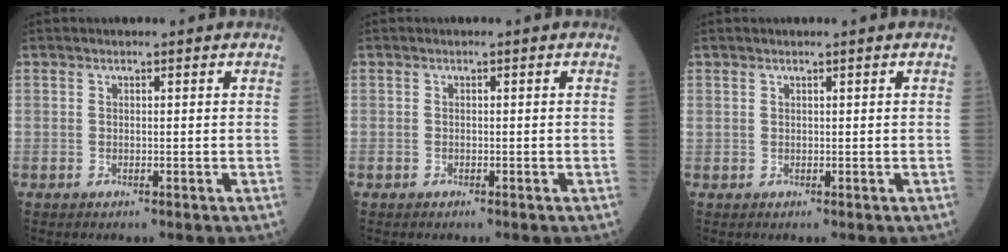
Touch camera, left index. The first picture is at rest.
{"total": 0.0}
{"total": 0.0}